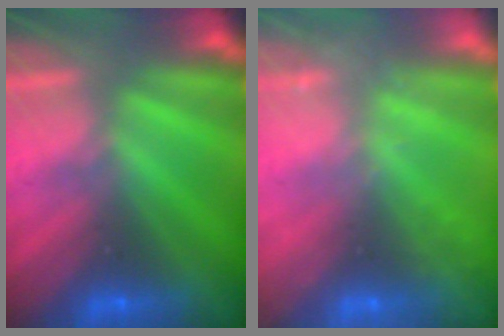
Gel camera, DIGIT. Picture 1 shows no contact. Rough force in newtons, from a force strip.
{"total": 2.3}